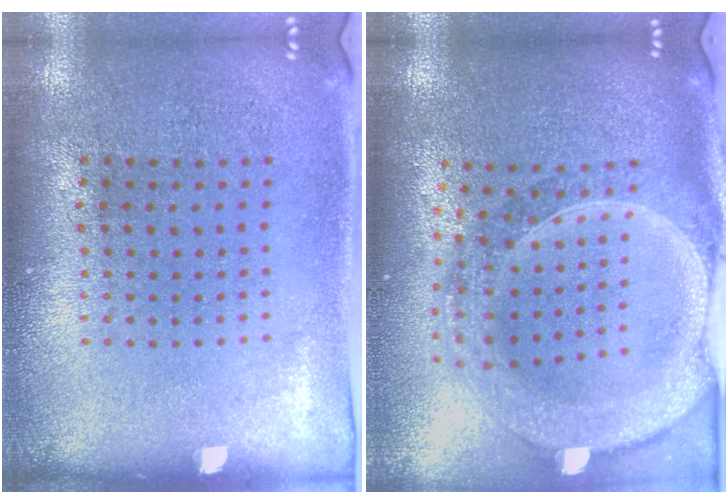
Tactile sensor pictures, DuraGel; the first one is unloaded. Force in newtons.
{"total": 2.9, "press": 2.5, "slide": 1.5}